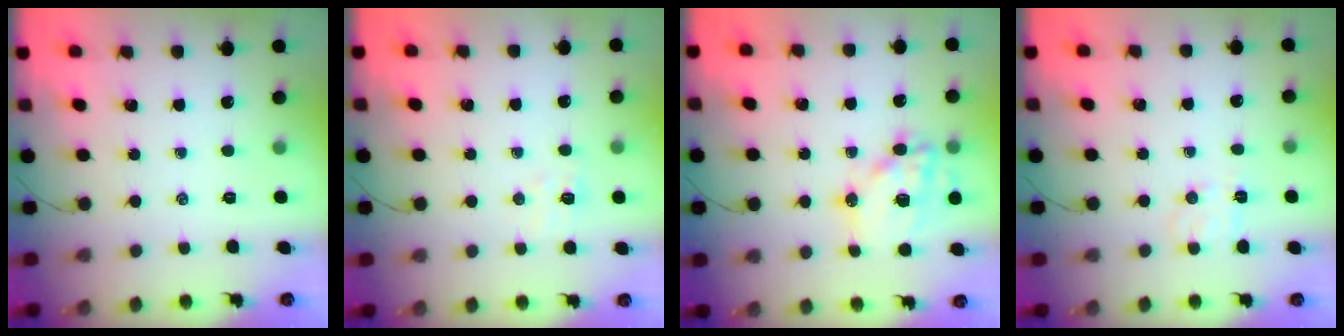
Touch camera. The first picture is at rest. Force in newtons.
{"total": 5.8, "press": 5.7, "slide": 0.9}
{"total": 16.3, "press": 15.9, "slide": 3.8}
{"total": 6.7, "press": 6.6, "slide": 1.5}